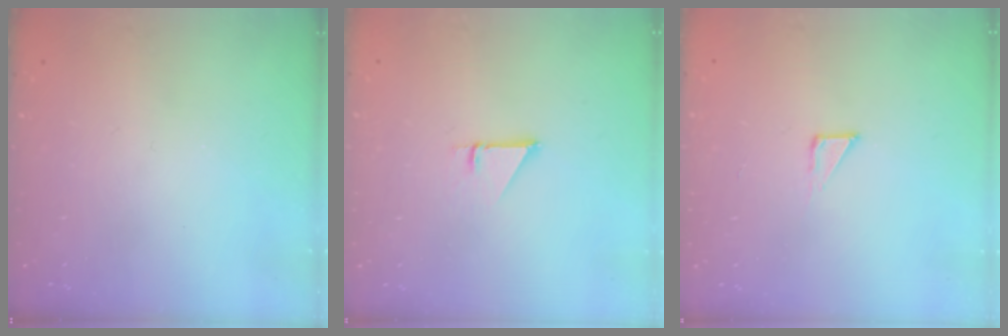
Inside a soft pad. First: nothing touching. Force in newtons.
{"total": 1.0, "press": 1.0, "slide": 0.1}
{"total": 2.1, "press": 2.1, "slide": 0.1}